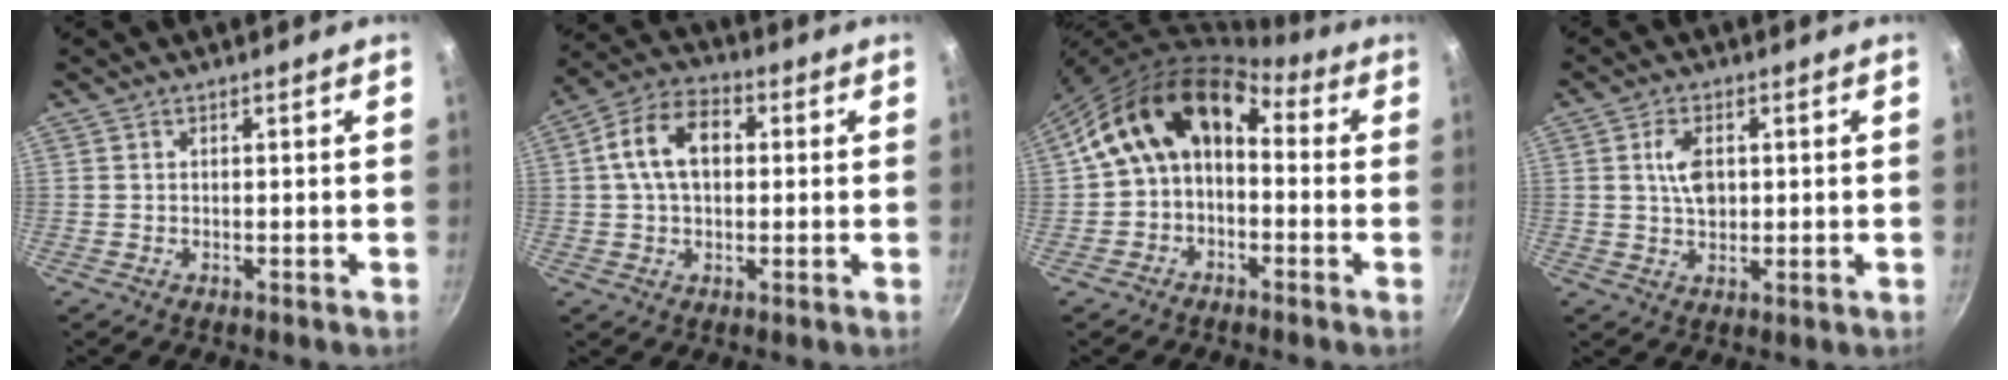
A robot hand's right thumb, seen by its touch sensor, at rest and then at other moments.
{"total": 11.2, "force": [1.7, 7.4, 8.3], "torque": [-0.125, 0.024, 0.014]}
{"total": 14.1, "force": [0.7, 10.0, 9.9], "torque": [-0.147, 0.050, -0.005]}
{"total": 5.8, "force": [1.0, 3.6, 4.5], "torque": [-0.068, -0.001, 0.018]}